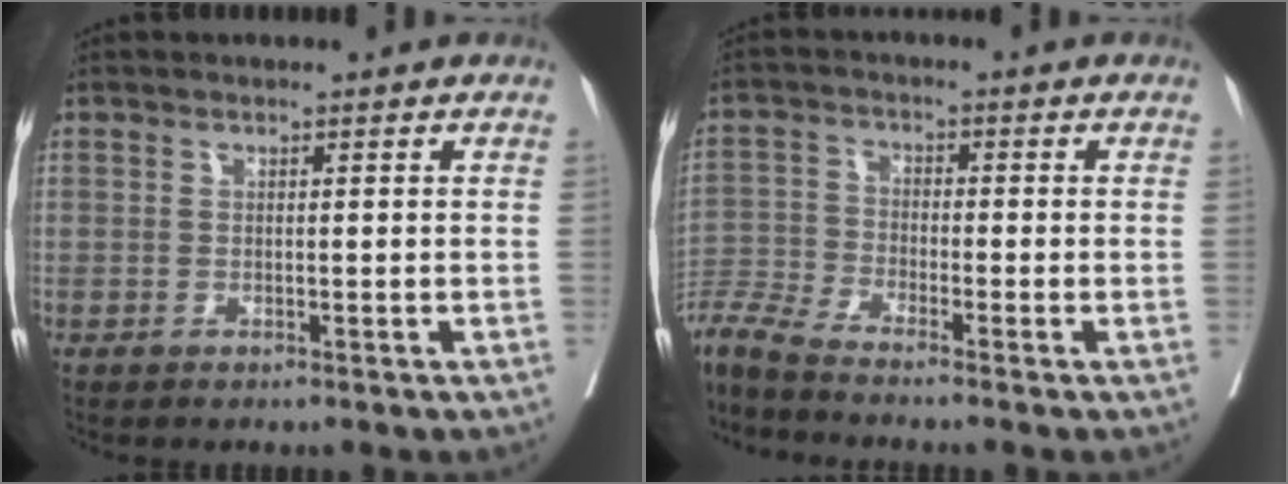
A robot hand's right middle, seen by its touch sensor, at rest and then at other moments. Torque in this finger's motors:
{"motor_torque": [0.73, -1.41, -0.09, 0.00]}